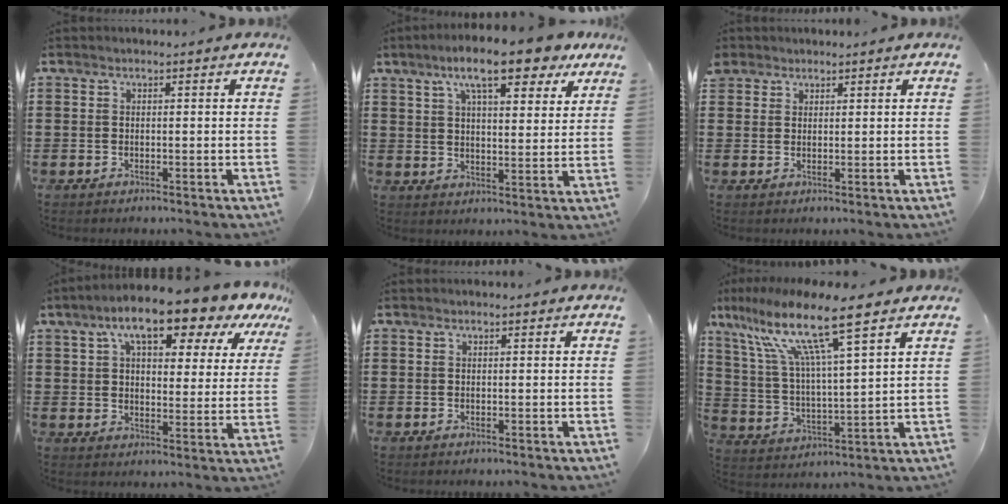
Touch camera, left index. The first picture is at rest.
{"total": 11.0, "force": [7.9, 2.5, 7.3], "torque": [-0.130, -0.016, 0.133]}
{"total": 2.0, "force": [1.6, 1.2, 0.0], "torque": [-0.007, 0.008, 0.031]}
{"total": 11.0, "force": [8.0, 2.7, 7.0], "torque": [-0.134, -0.029, 0.133]}
{"total": 0.0}
{"total": 12.0, "force": [8.6, 0.6, 8.4], "torque": [-0.192, -0.043, 0.137]}